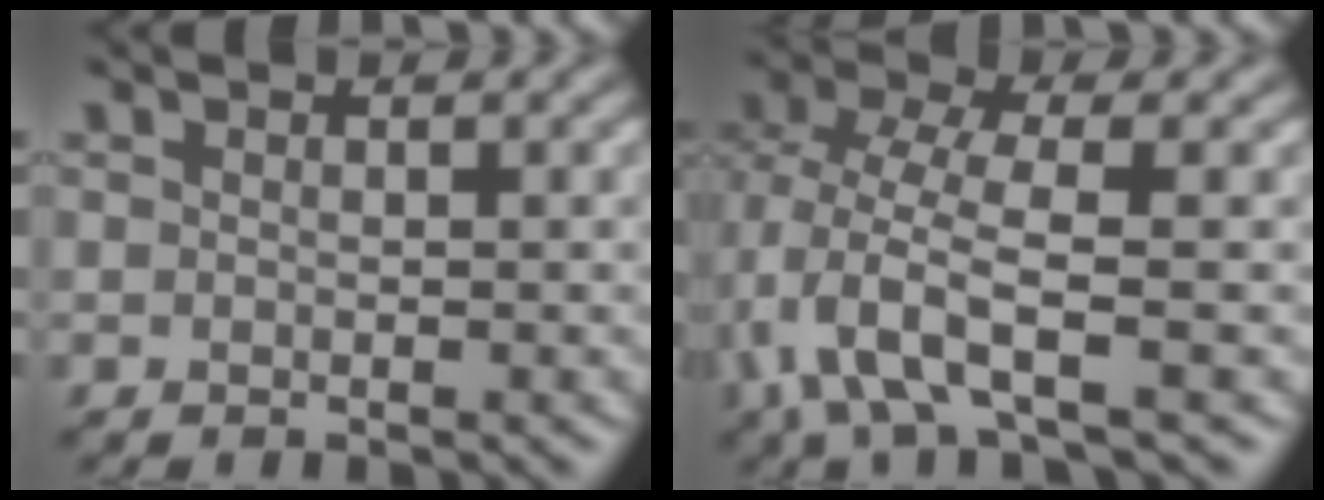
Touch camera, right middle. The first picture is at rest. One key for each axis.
{"total": 5.7, "fx": -2.0, "fy": 2.1, "fz": 4.8, "tx": -0.115, "ty": 0.001, "tz": -0.047}